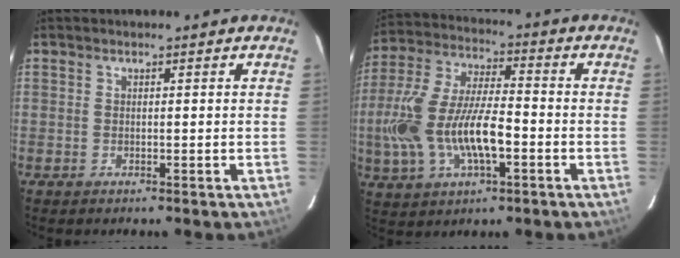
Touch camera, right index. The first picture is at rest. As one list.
[{"total": 17.8, "force": [-4.3, 7.1, 15.7], "torque": [-0.338, -0.005, -0.074]}]